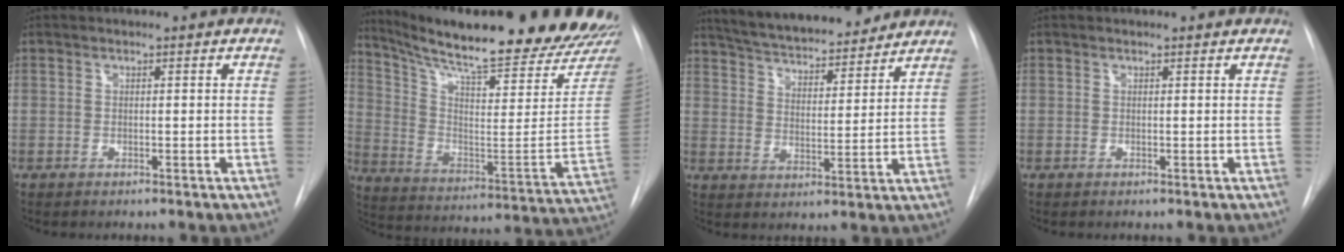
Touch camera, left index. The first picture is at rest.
{"total": 28.1, "force": [23.7, 3.0, 14.8], "torque": [-0.232, -0.090, 0.309]}
{"total": 17.6, "force": [15.7, 3.8, 7.0], "torque": [-0.116, 0.008, 0.234]}
{"total": 0.0}